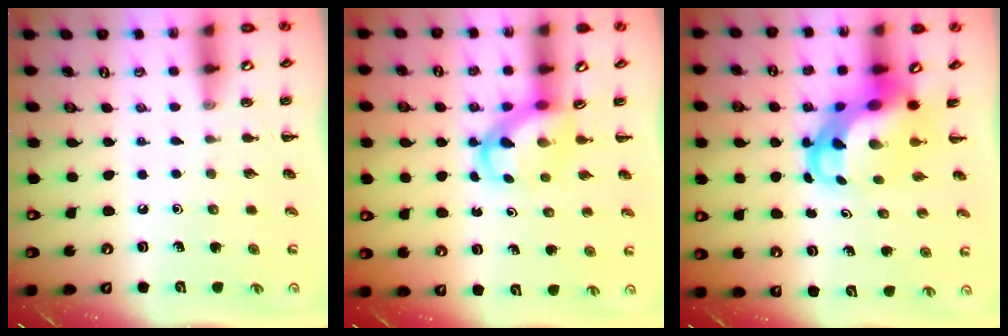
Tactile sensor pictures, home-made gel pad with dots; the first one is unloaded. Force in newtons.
{"total": 4.2, "press": 4.2, "slide": 0.6}
{"total": 7.1, "press": 6.8, "slide": 1.9}